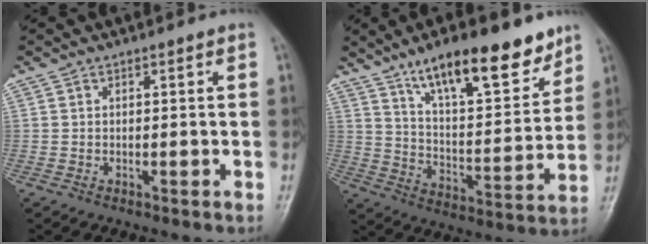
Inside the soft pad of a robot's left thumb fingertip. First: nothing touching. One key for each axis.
{"total": 18.9, "fx": 13.0, "fy": 5.9, "fz": 12.4, "tx": -0.155, "ty": -0.067, "tz": 0.218}